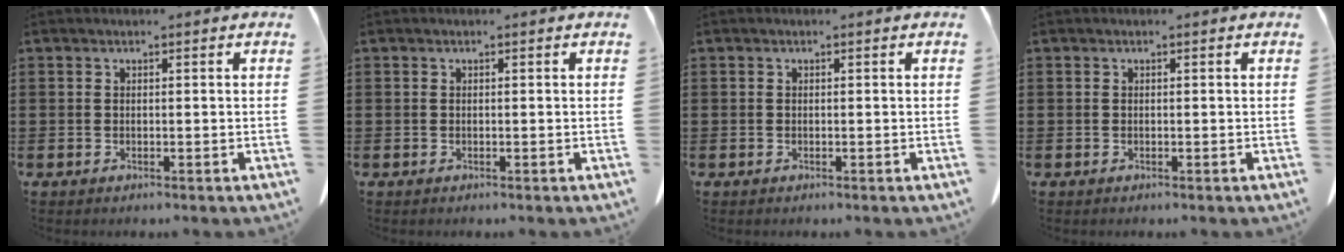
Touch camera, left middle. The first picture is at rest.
{"total": 0.0}
{"total": 0.0}
{"total": 0.0}